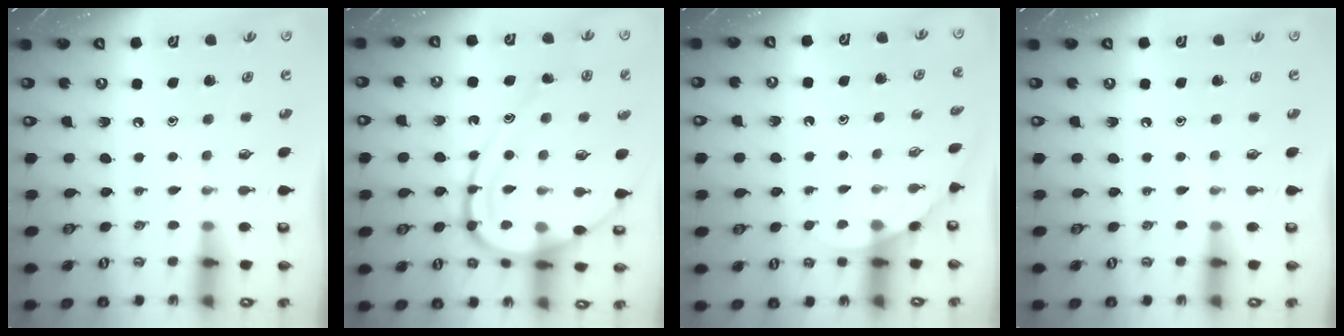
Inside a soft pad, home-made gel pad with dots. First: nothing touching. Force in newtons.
{"total": 14.7, "press": 14.7, "slide": 1.1}
{"total": 2.0, "press": 2.0, "slide": 0.0}
{"total": 0.0}